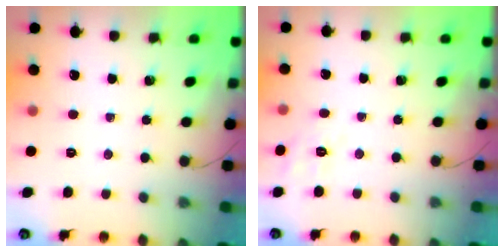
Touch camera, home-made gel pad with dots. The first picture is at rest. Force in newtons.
{"total": 4.2, "press": 3.6, "slide": 2.2}